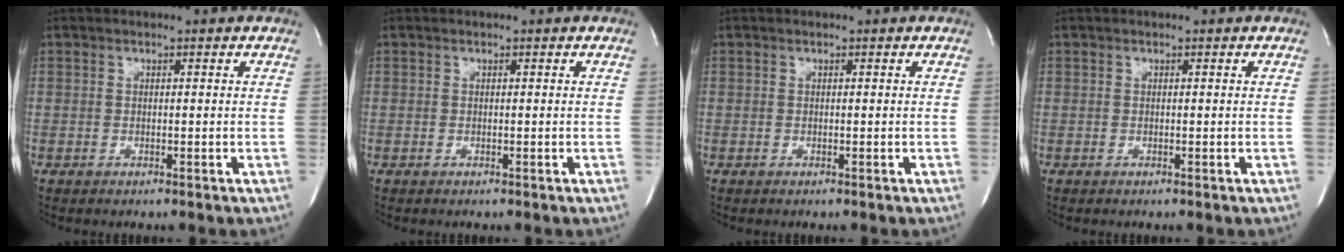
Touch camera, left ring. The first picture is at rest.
{"total": 0.0}
{"total": 0.0}
{"total": 0.0}